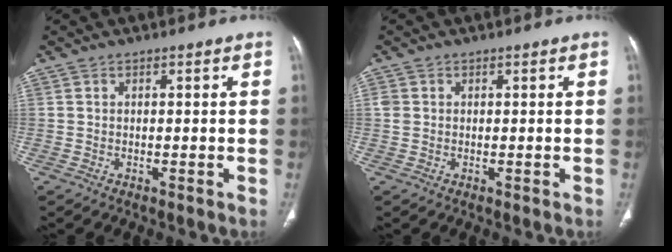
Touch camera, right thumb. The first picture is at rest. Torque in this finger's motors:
{"motor_torque": [0.36, 0.29, 0.50, 0.06, -0.03]}